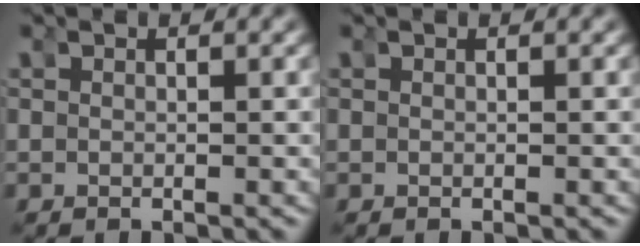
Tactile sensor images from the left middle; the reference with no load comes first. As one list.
[{"total": 0.0}]